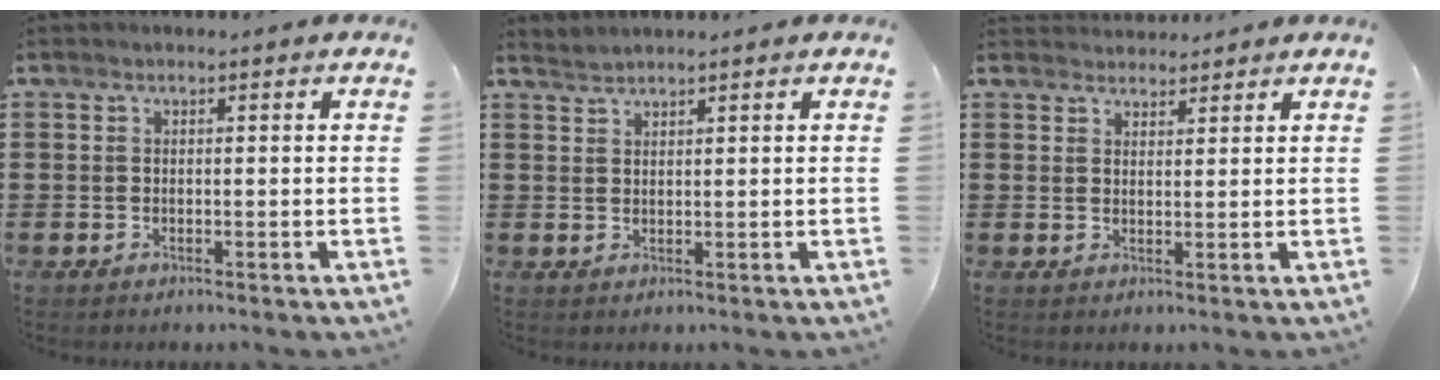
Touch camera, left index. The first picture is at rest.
{"total": 1.3, "force": [1.2, -0.2, -0.1], "torque": [-0.001, 0.001, 0.025]}
{"total": 2.4, "force": [2.3, 0.6, -0.4], "torque": [0.001, -0.002, 0.044]}